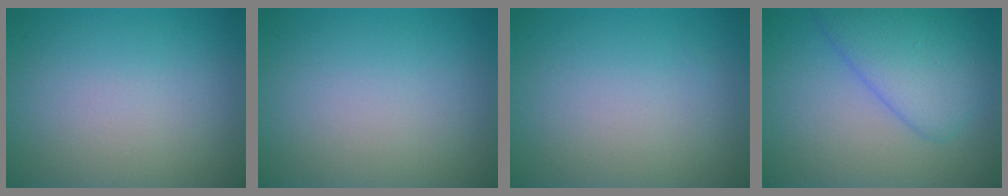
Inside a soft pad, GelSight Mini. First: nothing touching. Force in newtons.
{"total": 0.0}
{"total": 0.0}
{"total": 5.1, "press": 5.1, "slide": 0.3}